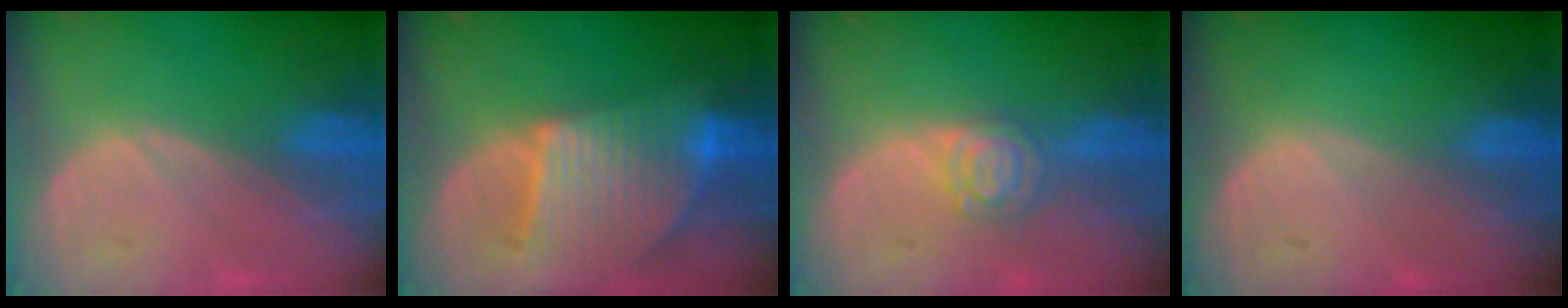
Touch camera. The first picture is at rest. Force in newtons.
{"total": 9.5, "press": 8.3, "slide": 4.6}
{"total": 4.7, "press": 4.1, "slide": 2.3}
{"total": 0.0}